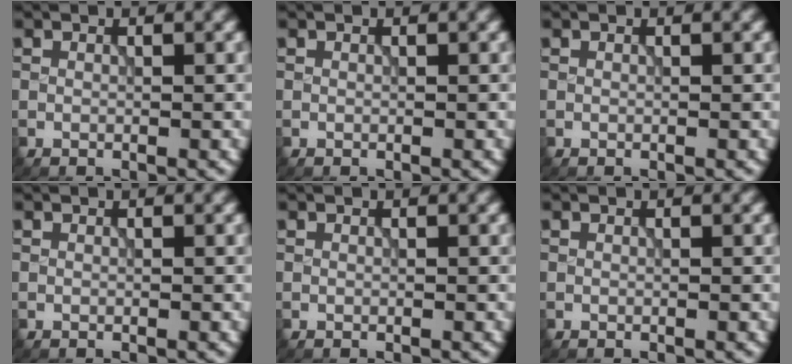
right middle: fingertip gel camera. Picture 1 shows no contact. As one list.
[{"total": 0.0}, {"total": 0.0}, {"total": 0.0}, {"total": 0.0}, {"total": 0.0}]